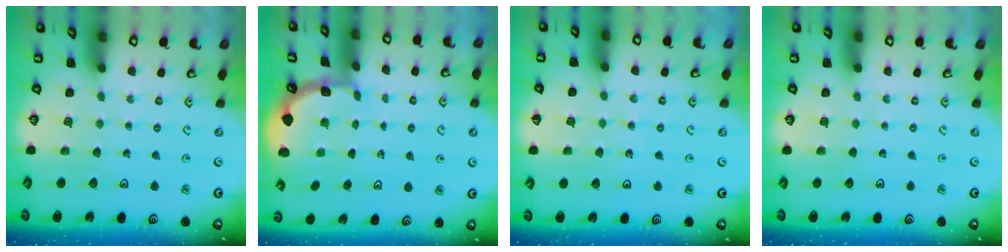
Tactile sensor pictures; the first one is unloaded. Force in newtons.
{"total": 2.0, "press": 2.0, "slide": 0.3}
{"total": 4.2, "press": 4.2, "slide": 0.5}
{"total": 0.0}